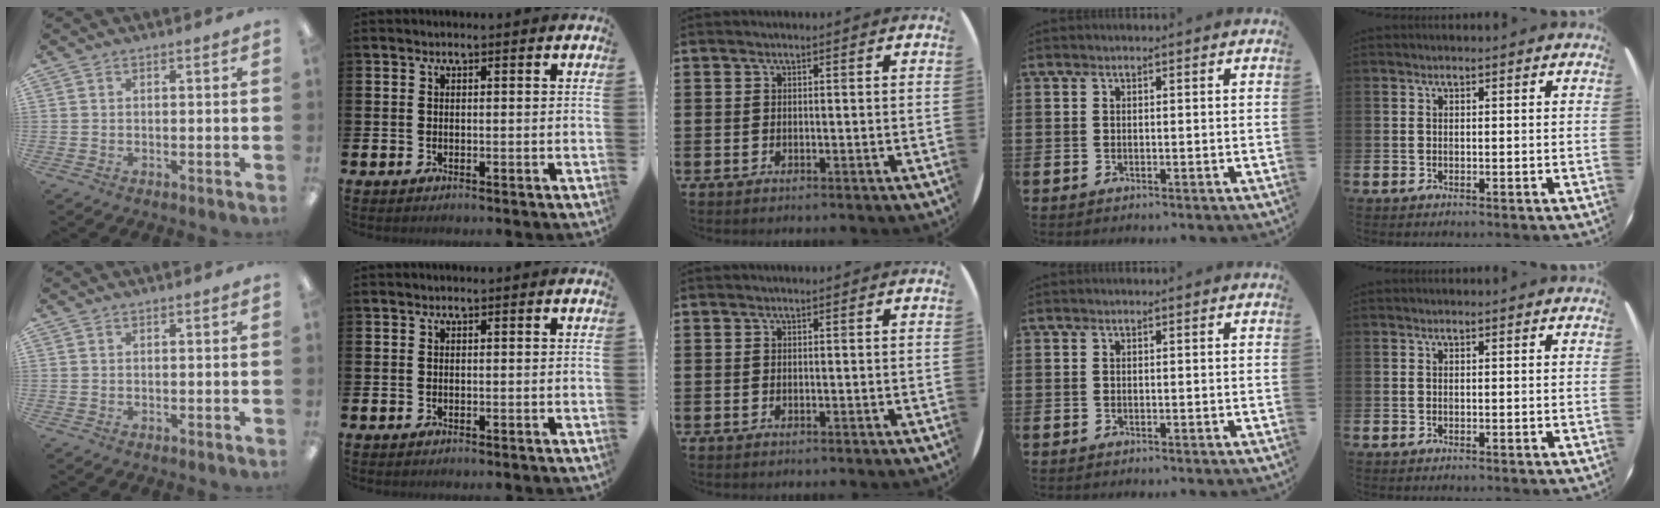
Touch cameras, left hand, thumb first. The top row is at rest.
{}